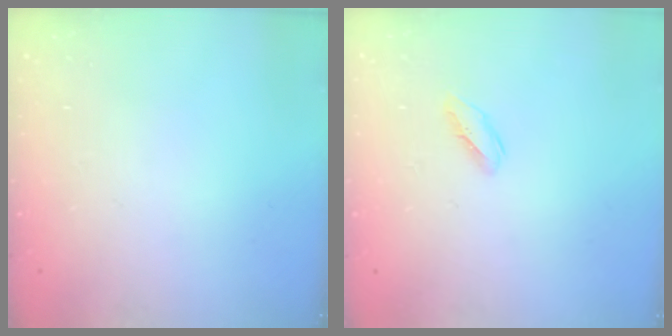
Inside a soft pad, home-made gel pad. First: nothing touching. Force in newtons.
{"total": 2.2, "press": 2.1, "slide": 0.6}